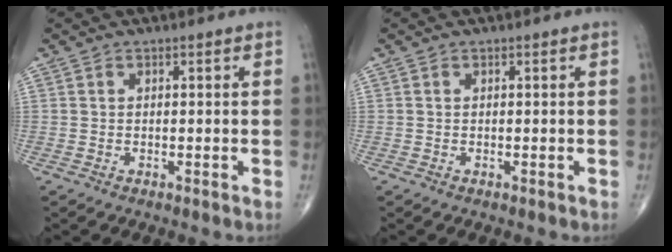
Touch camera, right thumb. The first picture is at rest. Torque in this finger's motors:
{"motor_torque": [0.77, 0.54, 0.08, -0.28, 0.00]}